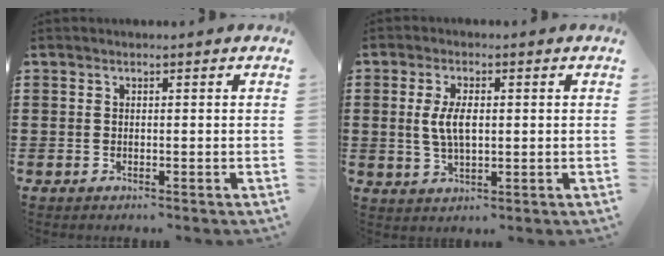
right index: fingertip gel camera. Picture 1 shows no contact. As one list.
[{"total": 5.0, "force": [0.4, 2.3, 4.5], "torque": [-0.098, 0.004, 0.002]}]